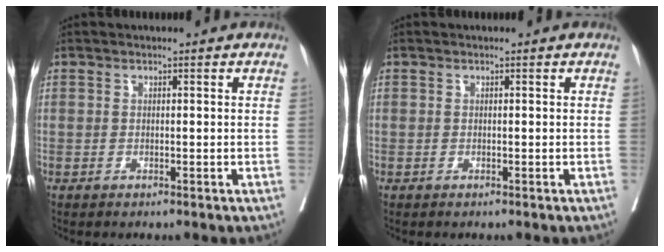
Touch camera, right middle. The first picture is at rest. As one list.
[{"total": 0.0}]